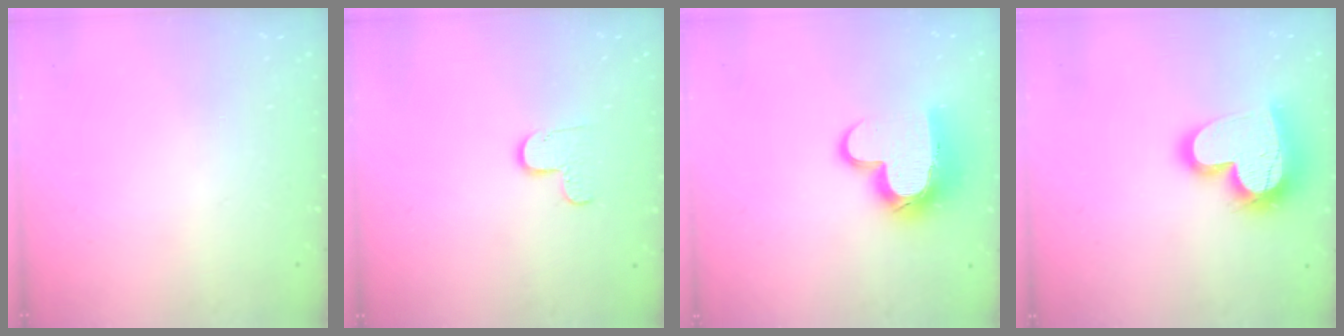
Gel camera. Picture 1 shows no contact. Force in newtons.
{"total": 5.7, "press": 5.7, "slide": 0.5}
{"total": 14.0, "press": 14.0, "slide": 1.0}
{"total": 18.7, "press": 18.6, "slide": 1.4}